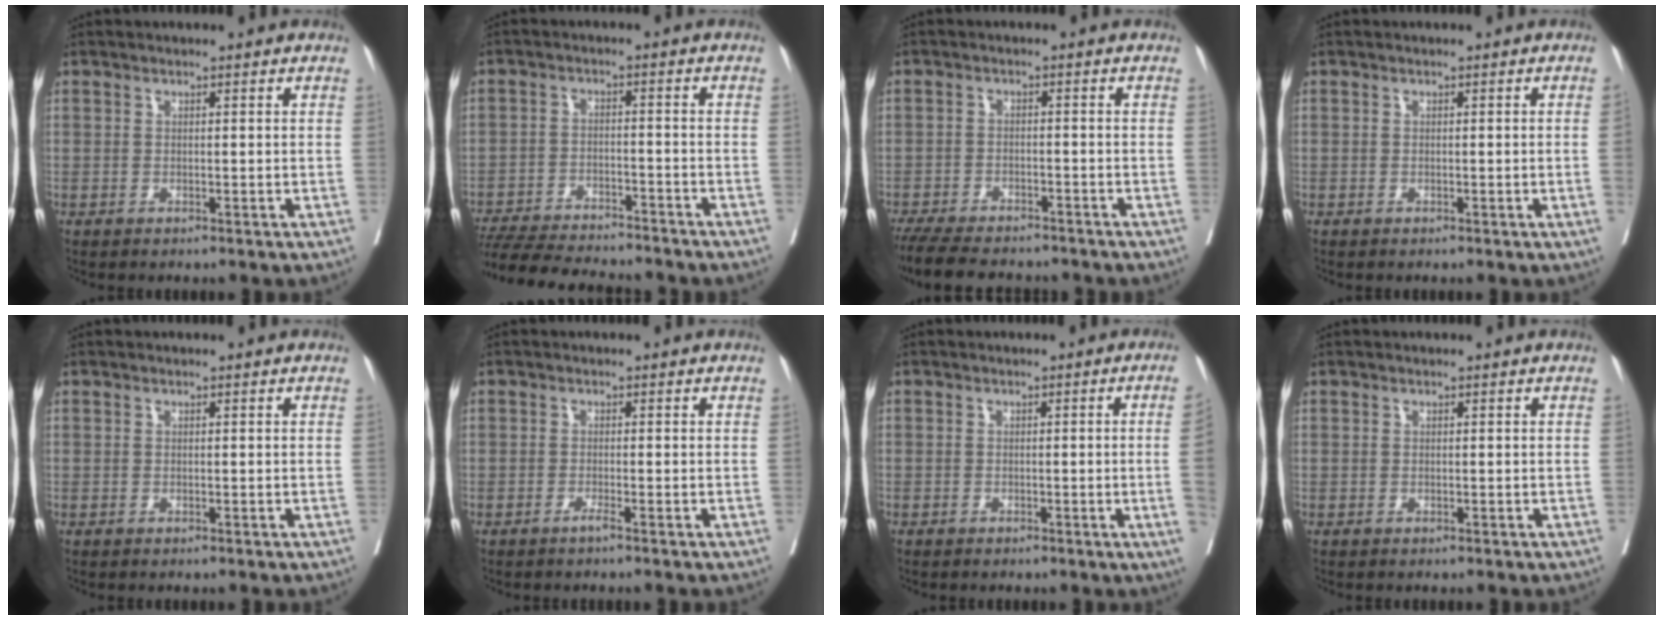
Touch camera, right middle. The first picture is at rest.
{"total": 16.0, "force": [-14.6, 1.9, 6.2], "torque": [-0.113, -0.022, -0.216]}
{"total": 13.2, "force": [-11.5, 3.1, 5.6], "torque": [-0.112, -0.018, -0.168]}
{"total": 0.7, "force": [-0.1, -0.2, 0.6], "torque": [-0.008, 0.000, 0.001]}
{"total": 0.0}
{"total": 1.0, "force": [-0.7, -0.4, 0.6], "torque": [-0.014, -0.002, -0.014]}
{"total": 3.5, "force": [-0.6, -1.4, 3.2], "torque": [-0.039, -0.006, -0.009]}
{"total": 0.0}